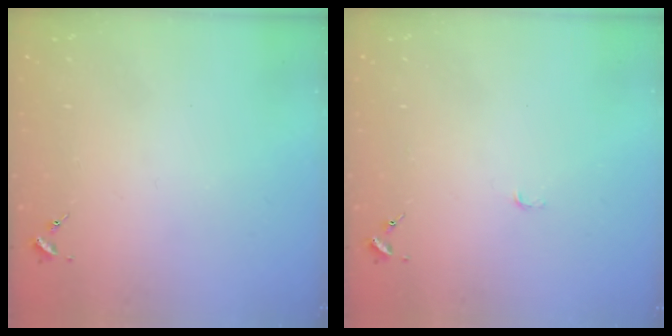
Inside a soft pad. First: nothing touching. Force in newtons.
{"total": 3.0, "press": 3.0, "slide": 0.3}